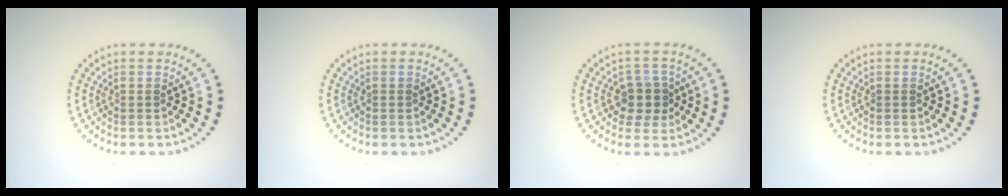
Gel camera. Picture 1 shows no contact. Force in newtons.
{"total": 0.0}
{"total": 2.7, "press": 2.4, "slide": 1.2}
{"total": 0.0}